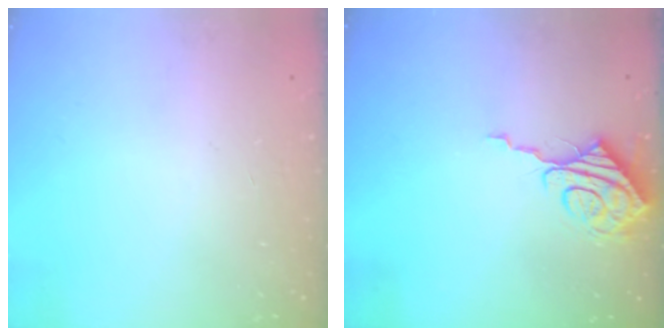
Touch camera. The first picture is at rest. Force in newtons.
{"total": 9.7, "press": 9.6, "slide": 0.8}